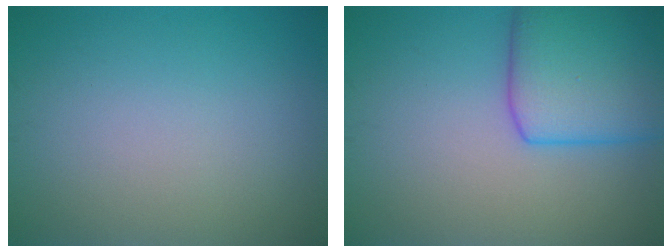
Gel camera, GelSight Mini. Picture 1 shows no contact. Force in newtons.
{"total": 7.6, "press": 7.6, "slide": 0.3}